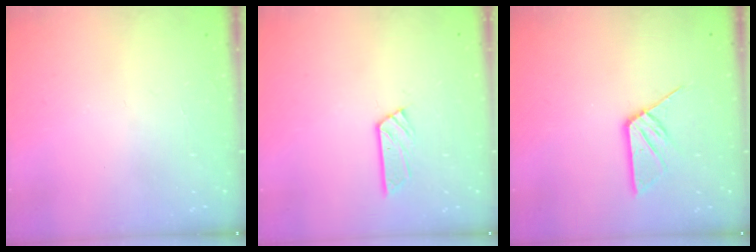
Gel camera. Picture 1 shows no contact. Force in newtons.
{"total": 5.2, "press": 5.2, "slide": 0.3}
{"total": 9.1, "press": 9.0, "slide": 0.7}